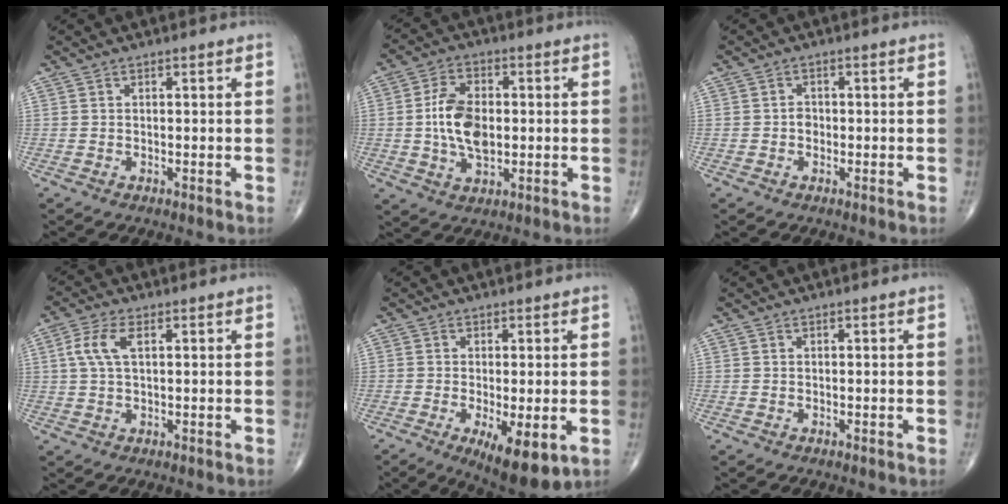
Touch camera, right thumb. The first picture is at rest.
{"total": 10.2, "force": [-0.1, 6.0, 8.2], "torque": [-0.143, 0.004, -0.002]}
{"total": 1.5, "force": [-0.4, 1.3, 0.8], "torque": [-0.003, 0.005, -0.008]}
{"total": 5.3, "force": [1.4, 2.4, 4.5], "torque": [-0.110, 0.012, 0.028]}
{"total": 9.8, "force": [-3.1, 3.3, 8.6], "torque": [-0.129, -0.021, -0.041]}
{"total": 0.0}